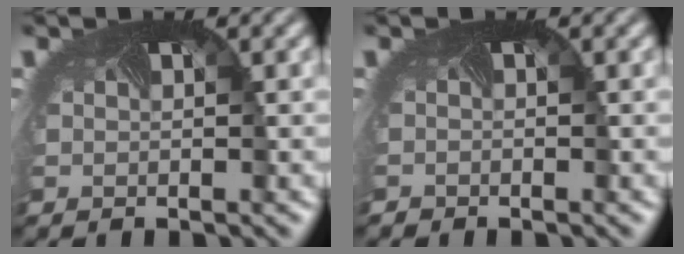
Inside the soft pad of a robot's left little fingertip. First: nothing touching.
{"total": 0.7, "force": [-0.5, -0.1, -0.5], "torque": [0.004, -0.004, -0.010]}